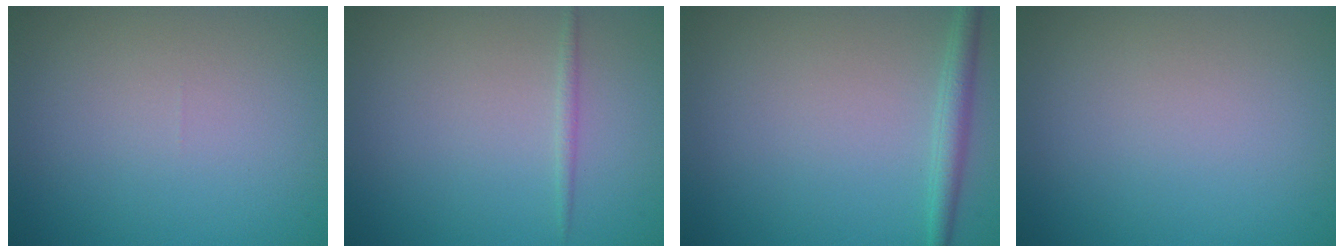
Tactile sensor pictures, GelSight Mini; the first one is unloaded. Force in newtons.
{"total": 0.7, "press": 0.7, "slide": 0.0}
{"total": 2.0, "press": 2.0, "slide": 0.1}
{"total": 0.0}